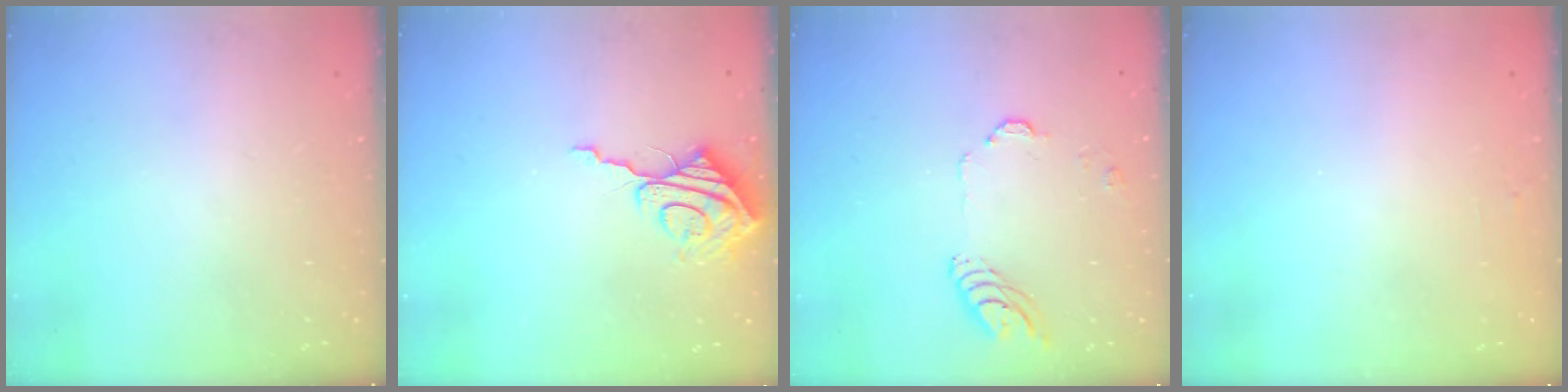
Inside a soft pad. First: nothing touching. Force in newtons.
{"total": 9.0, "press": 9.0, "slide": 0.8}
{"total": 9.2, "press": 9.1, "slide": 1.2}
{"total": 2.5, "press": 2.5, "slide": 0.2}